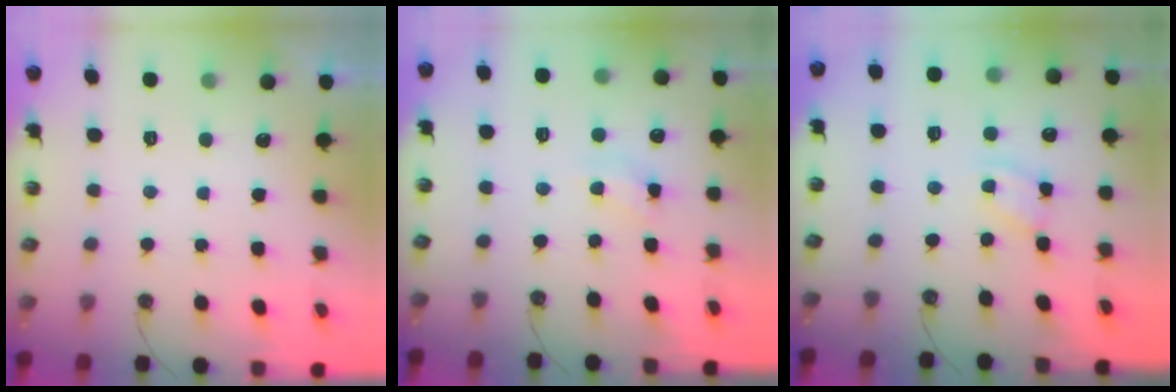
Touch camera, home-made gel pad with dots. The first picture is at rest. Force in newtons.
{"total": 5.8, "press": 5.8, "slide": 0.4}
{"total": 2.9, "press": 2.9, "slide": 0.1}